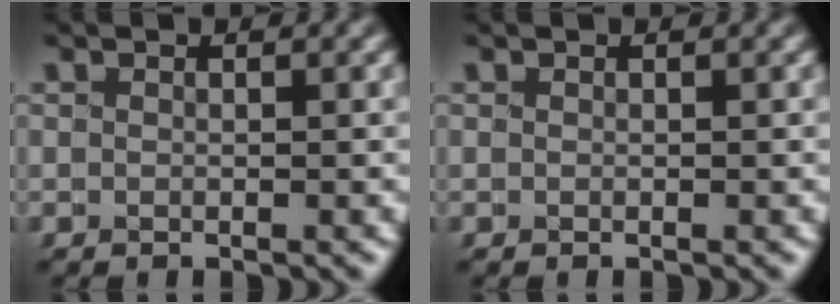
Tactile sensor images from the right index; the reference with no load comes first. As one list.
[{"total": 0.0}]